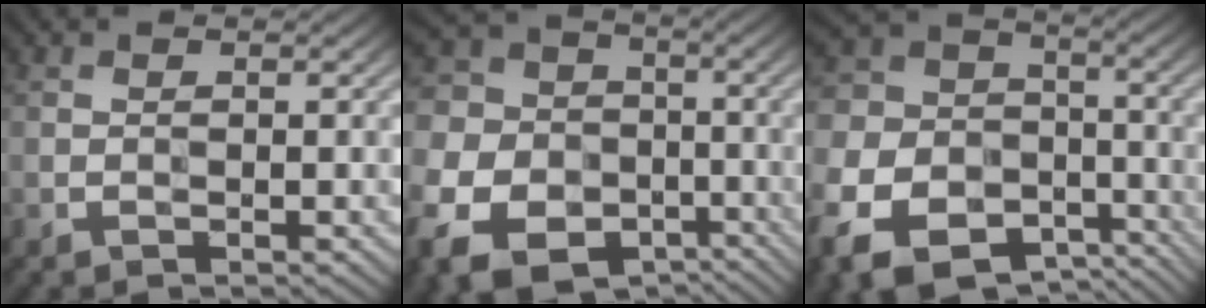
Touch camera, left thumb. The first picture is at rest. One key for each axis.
{"total": 16.4, "fx": -7.7, "fy": 12.5, "fz": 7.3, "tx": -0.212, "ty": -0.057, "tz": -0.136}
{"total": 16.5, "fx": -8.9, "fy": 11.2, "fz": 8.3, "tx": -0.227, "ty": -0.063, "tz": -0.154}